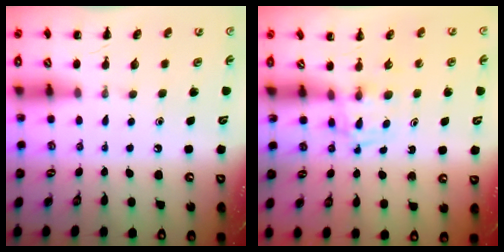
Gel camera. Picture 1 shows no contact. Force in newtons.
{"total": 3.1, "press": 2.8, "slide": 1.3}